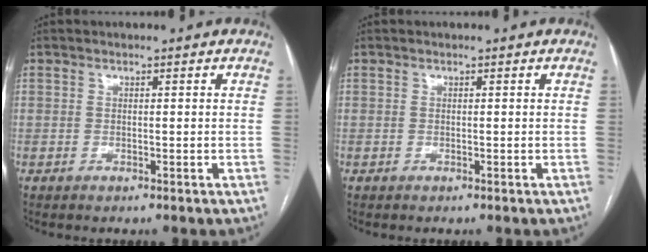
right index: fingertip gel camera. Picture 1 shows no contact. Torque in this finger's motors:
{"motor_torque": [0.00, 0.00, 0.00, 0.00]}